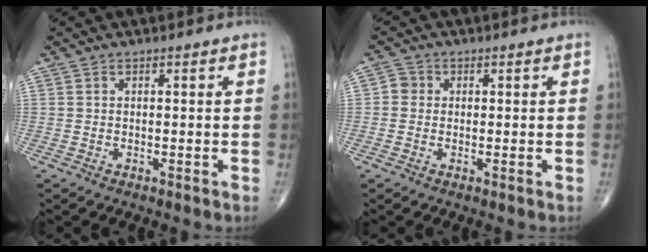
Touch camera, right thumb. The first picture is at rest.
{"total": 2.3, "force": [0.0, 2.2, 0.8], "torque": [0.000, 0.005, -0.006]}